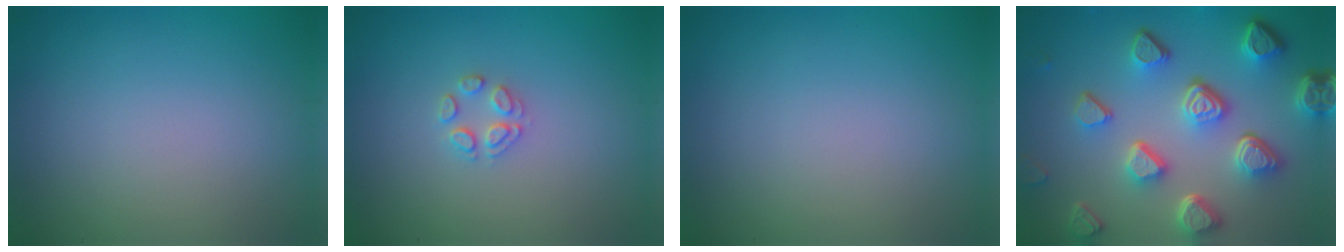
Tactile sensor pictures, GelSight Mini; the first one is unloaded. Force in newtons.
{"total": 1.7, "press": 1.6, "slide": 0.2}
{"total": 0.0}
{"total": 7.6, "press": 5.6, "slide": 5.2}